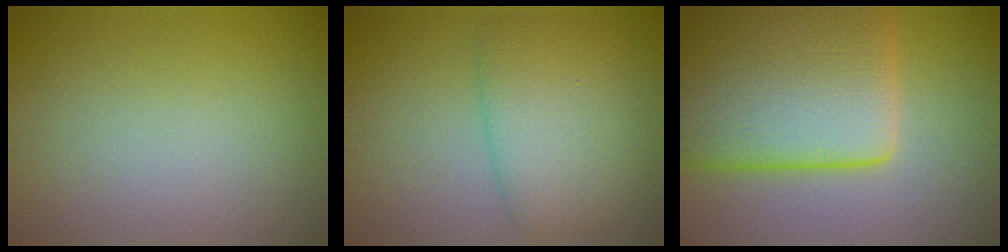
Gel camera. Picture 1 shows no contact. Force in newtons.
{"total": 5.4, "press": 5.4, "slide": 0.2}
{"total": 14.6, "press": 14.6, "slide": 0.1}